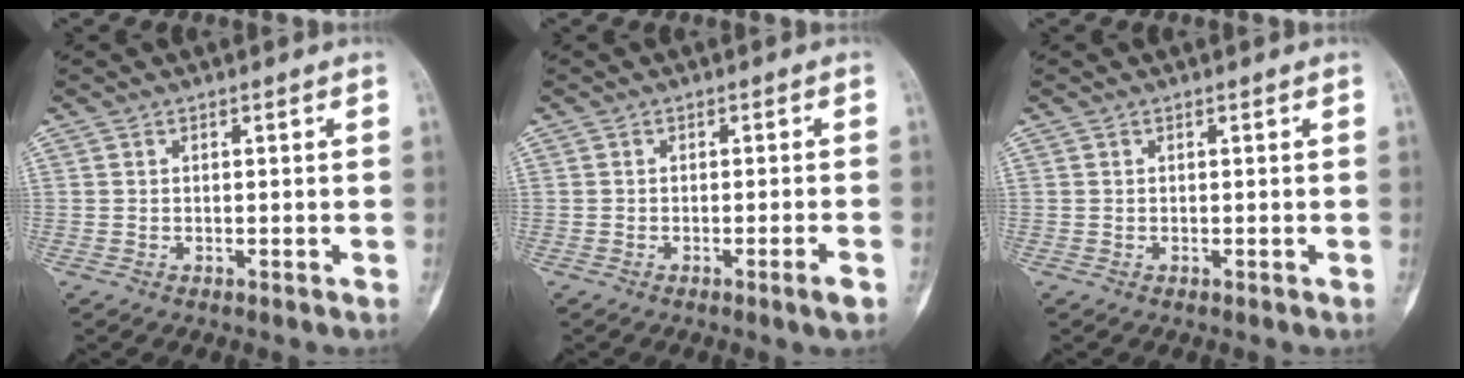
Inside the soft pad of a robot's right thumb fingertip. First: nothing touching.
{"total": 2.4, "force": [-1.4, -0.2, 2.0], "torque": [-0.031, -0.001, -0.023]}
{"total": 0.0}